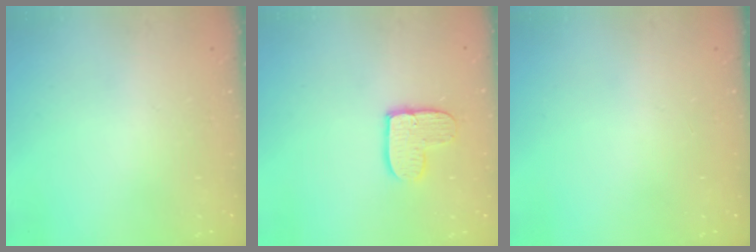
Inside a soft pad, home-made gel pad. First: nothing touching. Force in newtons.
{"total": 9.4, "press": 9.3, "slide": 0.7}
{"total": 0.0}